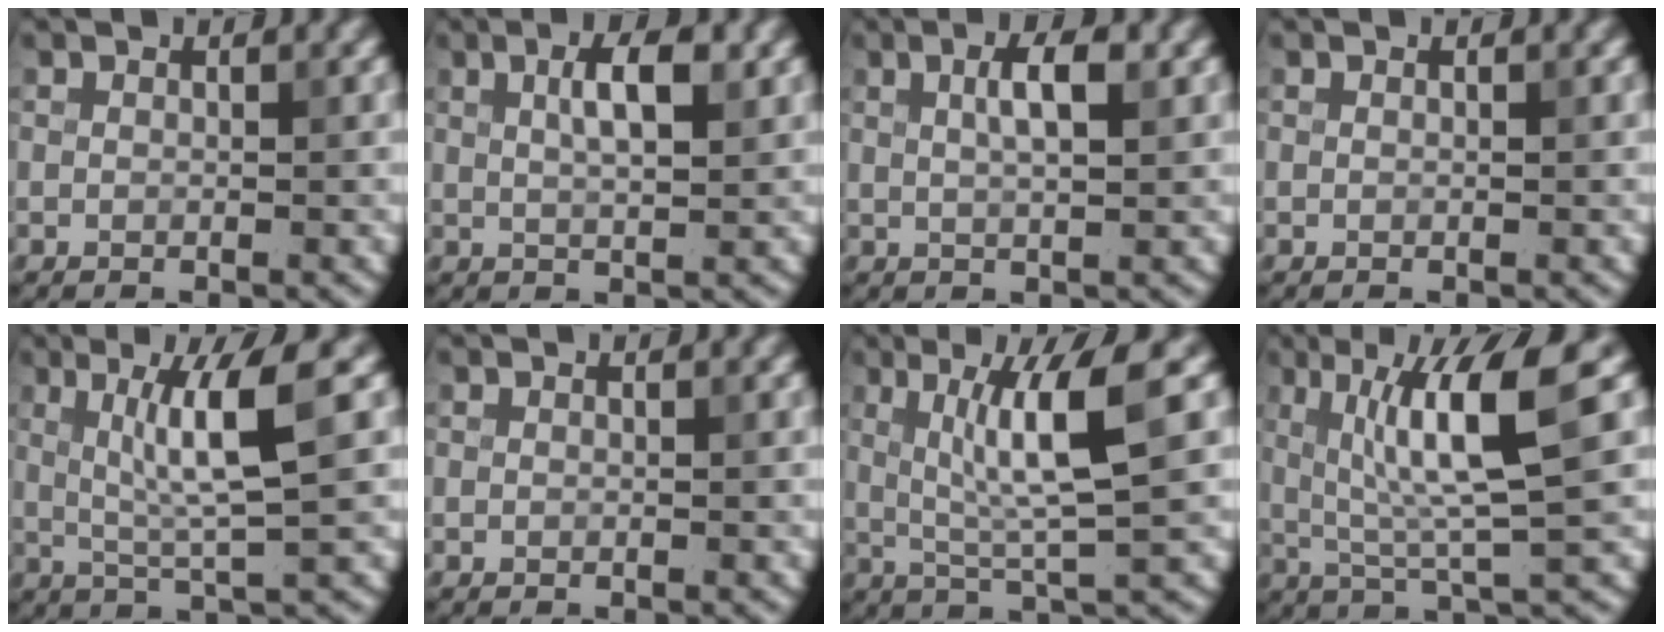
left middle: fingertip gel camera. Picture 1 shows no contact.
{"total": 3.6, "force": [1.2, 1.0, 3.2], "torque": [-0.055, 0.008, 0.021]}
{"total": 3.1, "force": [1.0, 0.8, 2.8], "torque": [-0.049, 0.008, 0.016]}
{"total": 0.0}
{"total": 5.6, "force": [1.4, 0.4, 5.4], "torque": [-0.102, 0.002, 0.032]}
{"total": 0.0}
{"total": 6.3, "force": [1.5, 0.6, 6.1], "torque": [-0.117, 0.002, 0.031]}
{"total": 7.9, "force": [1.9, 1.1, 7.6], "torque": [-0.134, 0.003, 0.035]}